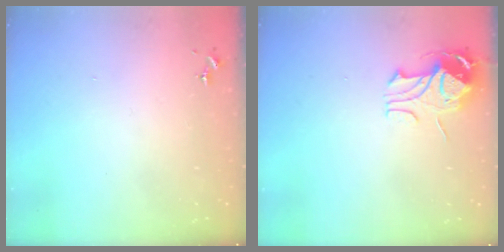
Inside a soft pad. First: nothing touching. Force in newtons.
{"total": 10.7, "press": 10.7, "slide": 1.2}